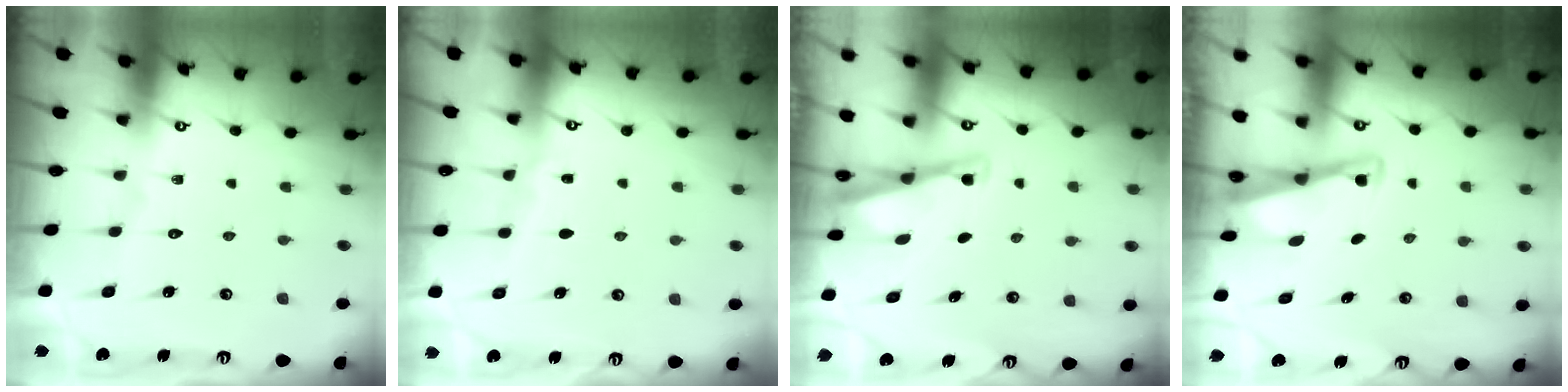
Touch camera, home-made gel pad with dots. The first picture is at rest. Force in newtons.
{"total": 3.0, "press": 3.0, "slide": 0.3}
{"total": 2.9, "press": 2.9, "slide": 0.2}
{"total": 2.9, "press": 2.9, "slide": 0.4}